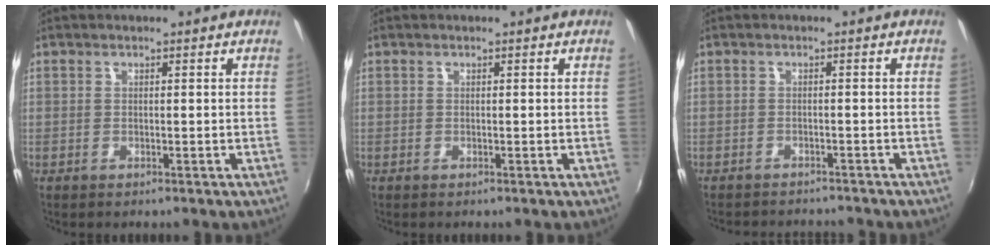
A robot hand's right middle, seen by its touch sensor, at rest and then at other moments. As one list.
[{"total": 0.0}, {"total": 6.1, "force": [-5.7, 1.3, 1.6], "torque": [-0.046, -0.010, -0.082]}]